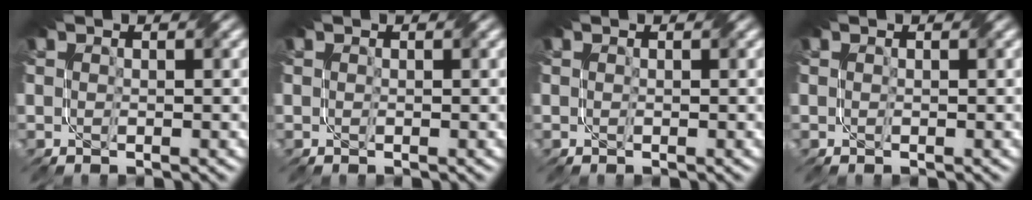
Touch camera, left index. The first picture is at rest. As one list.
[{"total": 0.0}, {"total": 0.0}, {"total": 0.0}]